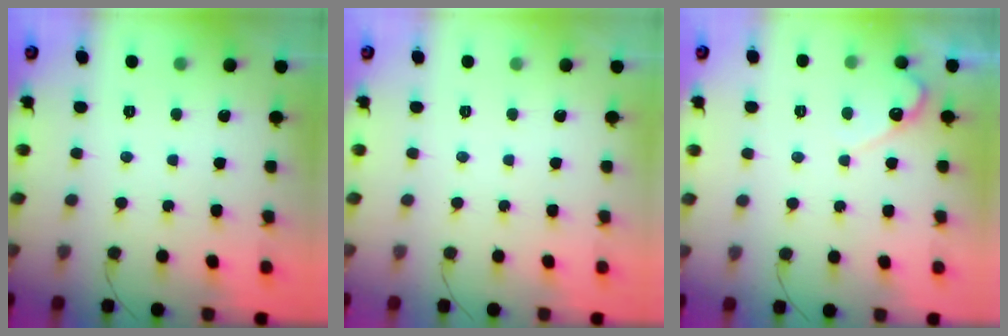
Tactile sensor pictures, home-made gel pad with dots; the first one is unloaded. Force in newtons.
{"total": 0.0}
{"total": 4.6, "press": 4.6, "slide": 0.4}